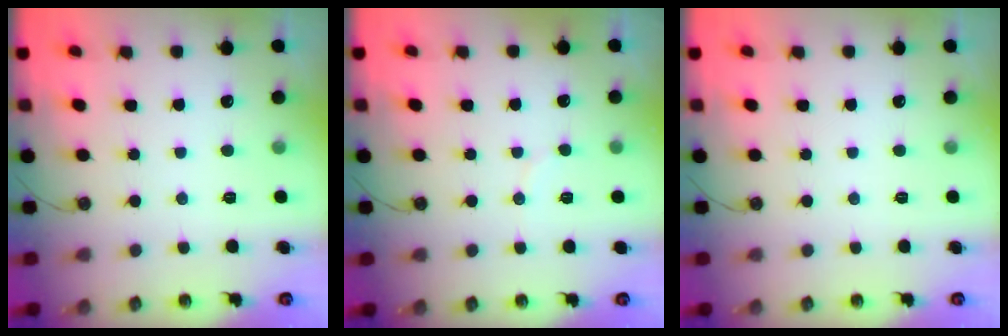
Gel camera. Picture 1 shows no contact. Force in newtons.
{"total": 2.9, "press": 2.9, "slide": 0.3}
{"total": 0.0}